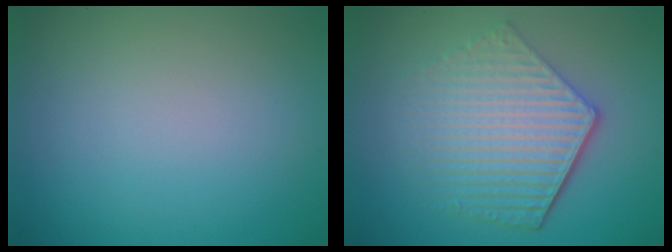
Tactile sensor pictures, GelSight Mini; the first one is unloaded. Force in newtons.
{"total": 6.2, "press": 4.4, "slide": 4.3}